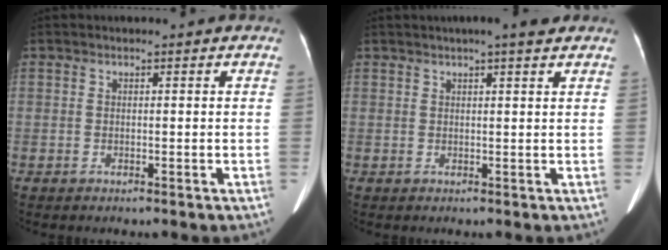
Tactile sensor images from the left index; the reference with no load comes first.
{"total": 4.1, "force": [3.2, 0.1, 2.6], "torque": [-0.037, 0.015, 0.044]}